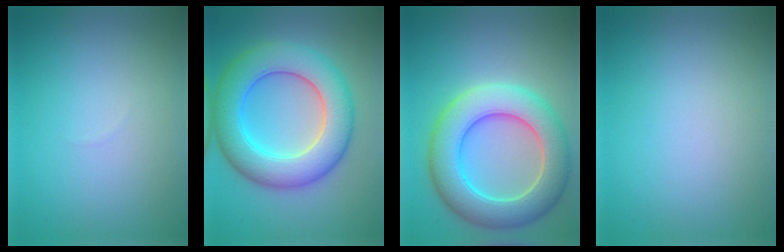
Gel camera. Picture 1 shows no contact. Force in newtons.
{"total": 9.0, "press": 9.0, "slide": 0.1}
{"total": 8.7, "press": 8.7, "slide": 0.3}
{"total": 0.0}